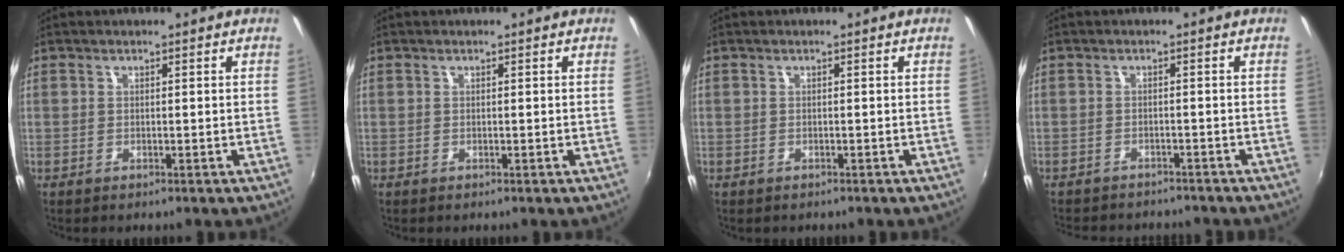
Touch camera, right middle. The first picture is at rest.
{"total": 0.0}
{"total": 0.5, "force": [-0.4, 0.3, 0.1], "torque": [-0.003, -0.002, -0.006]}
{"total": 8.5, "force": [-7.7, 2.5, 2.6], "torque": [-0.066, -0.017, -0.110]}